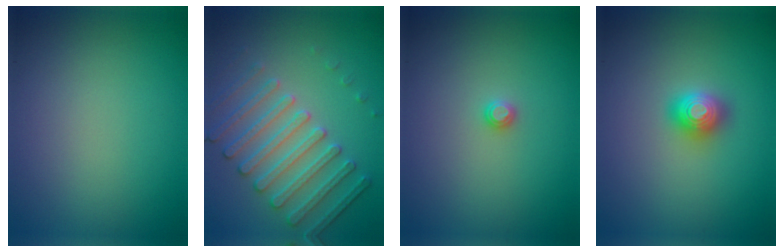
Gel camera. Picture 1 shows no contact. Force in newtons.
{"total": 4.2, "press": 4.2, "slide": 0.5}
{"total": 0.8, "press": 0.8, "slide": 0.1}
{"total": 1.6, "press": 1.6, "slide": 0.2}